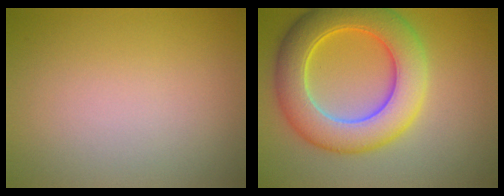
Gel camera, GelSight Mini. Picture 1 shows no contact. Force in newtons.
{"total": 9.1, "press": 9.1, "slide": 0.4}